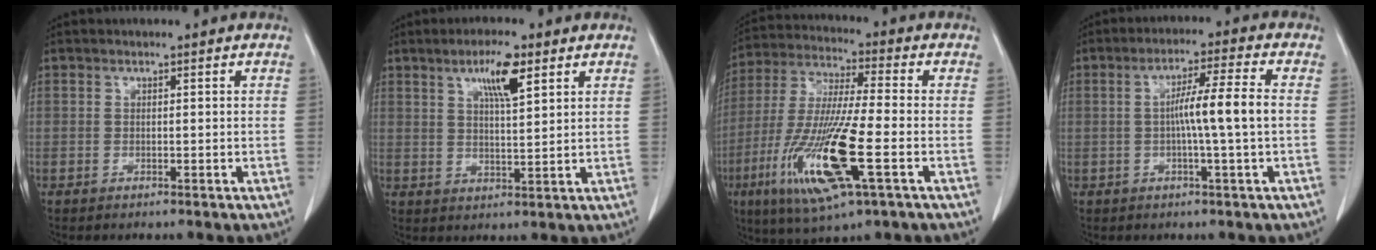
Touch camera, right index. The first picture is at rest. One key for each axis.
{"total": 6.6, "fx": 3.7, "fy": 1.1, "fz": 5.4, "tx": -0.097, "ty": 0.001, "tz": 0.062}
{"total": 17.2, "fx": -5.6, "fy": 1.5, "fz": 16.2, "tx": -0.338, "ty": -0.028, "tz": -0.101}
{"total": 7.1, "fx": -0.2, "fy": -0.9, "fz": 7.1, "tx": -0.122, "ty": 0.007, "tz": -0.004}